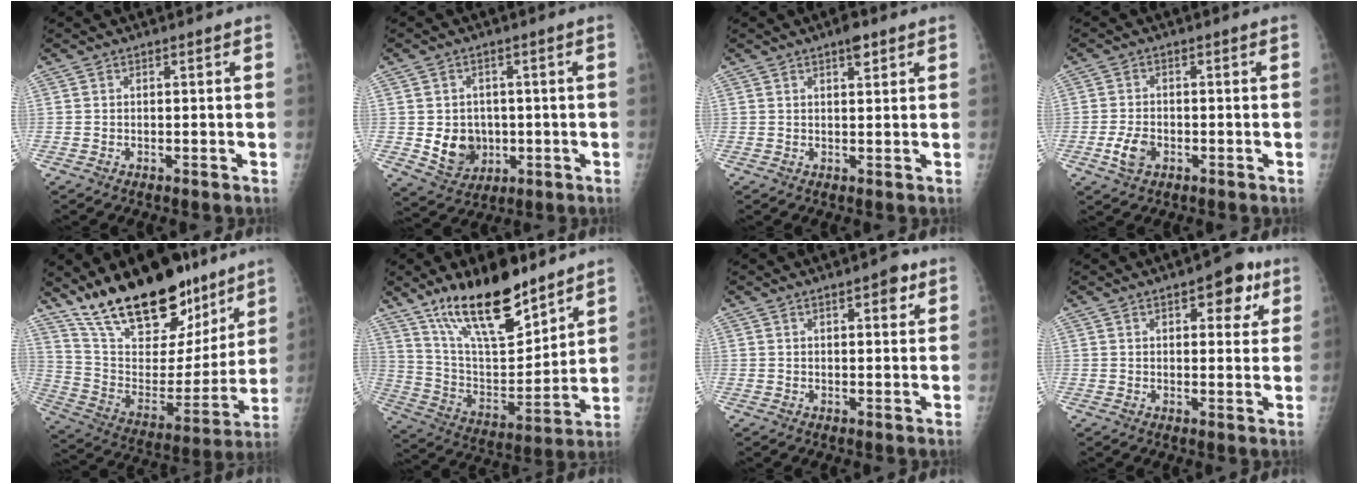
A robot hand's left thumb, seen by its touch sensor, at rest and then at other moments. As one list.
[{"total": 8.0, "force": [-0.7, 6.8, 4.1], "torque": [-0.032, -0.001, 0.006]}, {"total": 2.9, "force": [1.8, 1.0, 2.0], "torque": [-0.024, -0.007, 0.025]}, {"total": 4.2, "force": [-1.5, 2.7, 2.8], "torque": [-0.053, 0.005, -0.027]}, {"total": 27.0, "force": [19.4, 11.2, 15.1], "torque": [-0.207, -0.082, 0.323]}, {"total": 21.3, "force": [14.9, 7.5, 13.2], "torque": [-0.191, -0.077, 0.270]}, {"total": 3.9, "force": [2.1, 1.4, 3.0], "torque": [-0.030, -0.006, 0.025]}, {"total": 8.1, "force": [4.0, 3.8, 5.9], "torque": [-0.044, -0.011, 0.045]}]